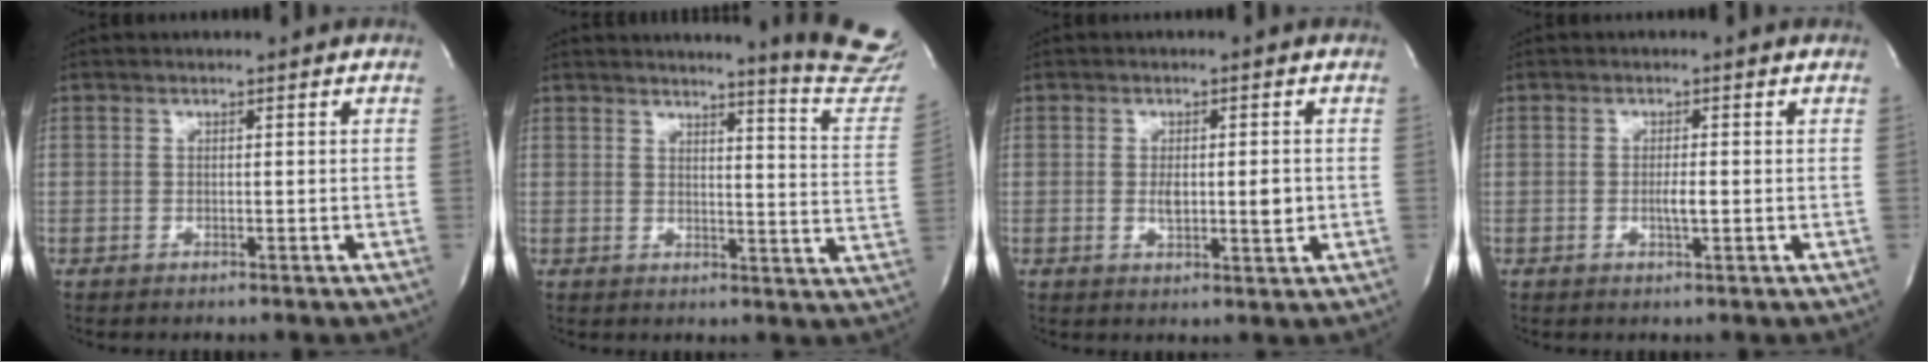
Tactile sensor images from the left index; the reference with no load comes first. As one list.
[{"total": 13.5, "force": [13.0, -1.0, 3.8], "torque": [-0.039, -0.126, 0.122]}, {"total": 4.7, "force": [-0.6, 1.4, 4.4], "torque": [-0.069, -0.009, -0.007]}, {"total": 1.8, "force": [-0.5, 0.1, 1.7], "torque": [-0.033, -0.005, -0.010]}]